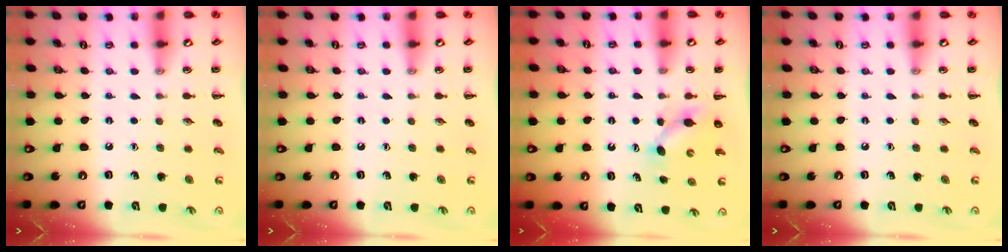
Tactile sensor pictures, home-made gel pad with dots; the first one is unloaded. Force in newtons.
{"total": 0.0}
{"total": 4.3, "press": 4.2, "slide": 0.9}
{"total": 0.0}